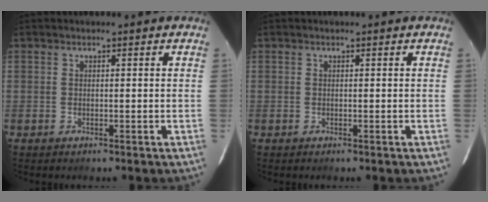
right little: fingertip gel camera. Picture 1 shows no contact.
{"total": 0.0}